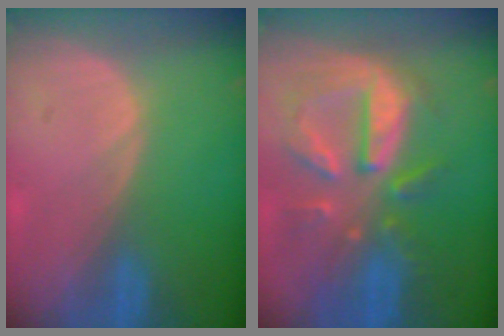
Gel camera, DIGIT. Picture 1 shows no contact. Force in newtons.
{"total": 10.8, "press": 9.5, "slide": 5.1}